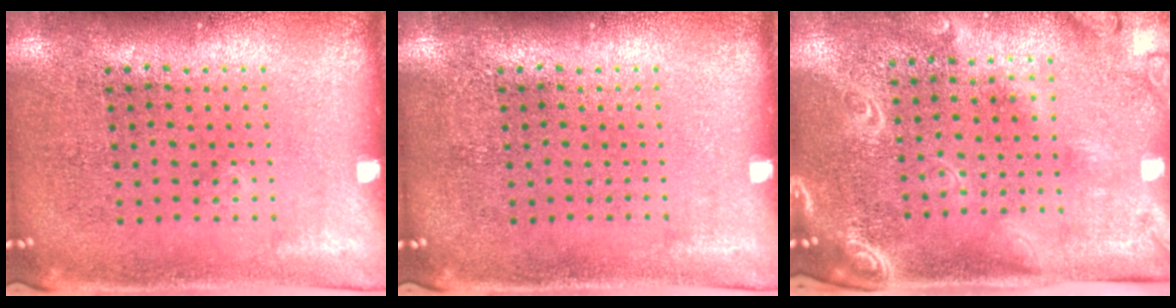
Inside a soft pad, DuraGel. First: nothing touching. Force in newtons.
{"total": 0.0}
{"total": 2.4, "press": 1.9, "slide": 1.4}